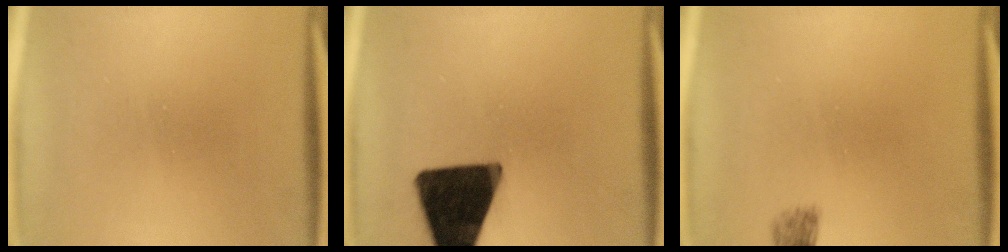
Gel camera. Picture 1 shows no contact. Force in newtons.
{"total": 18.9}
{"total": 1.2}